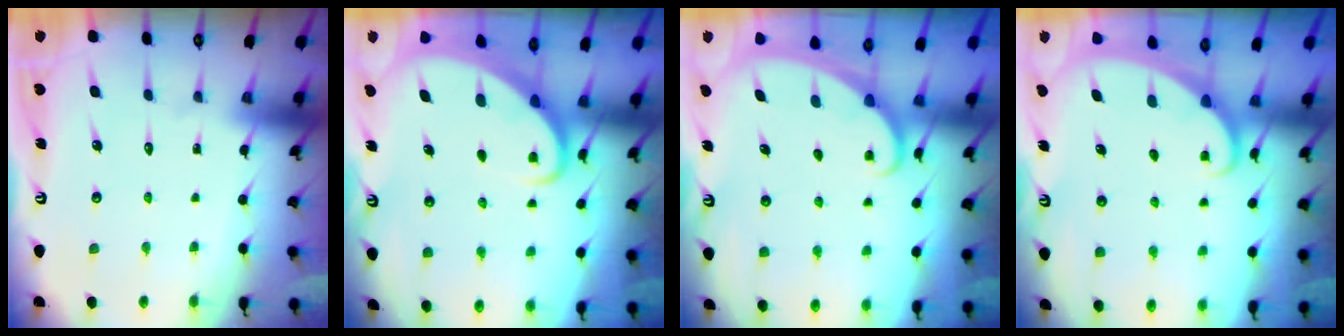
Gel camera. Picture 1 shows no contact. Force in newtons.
{"total": 2.8, "press": 2.8, "slide": 0.4}
{"total": 1.7, "press": 1.7, "slide": 0.1}
{"total": 1.9, "press": 1.9, "slide": 0.1}